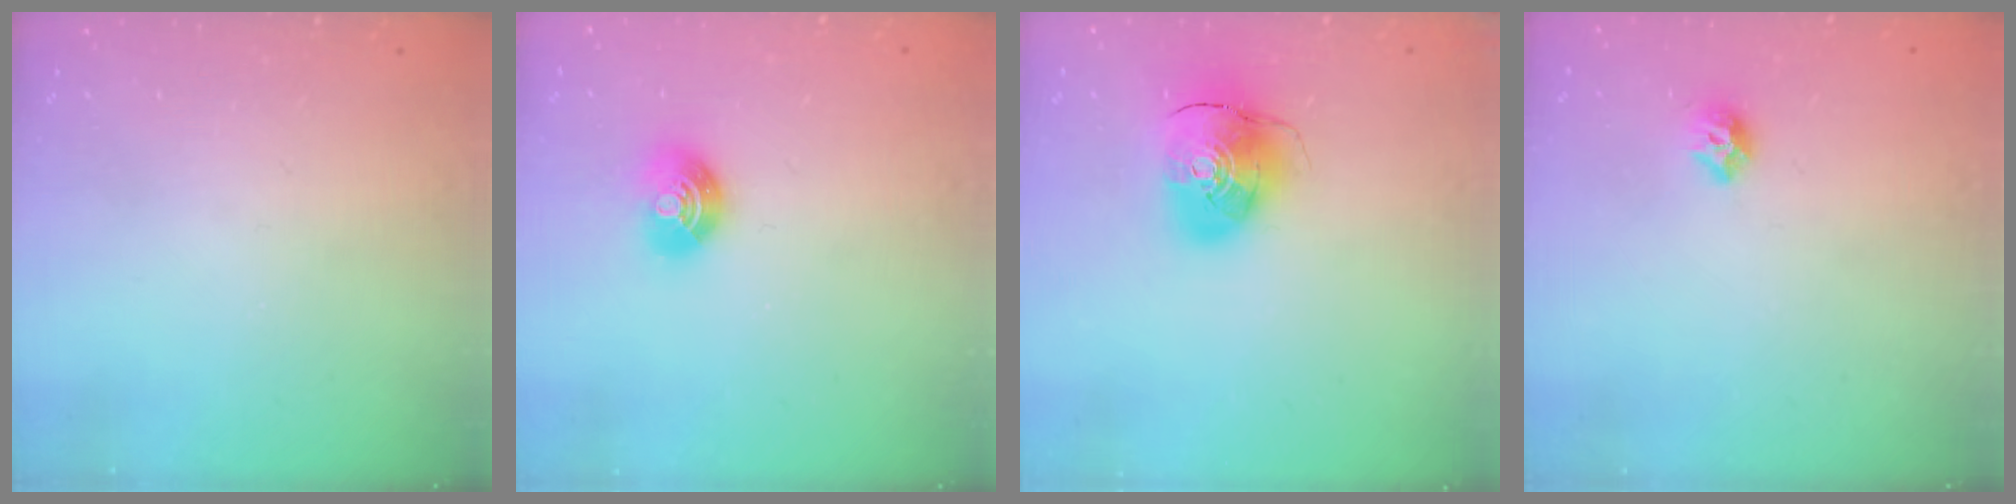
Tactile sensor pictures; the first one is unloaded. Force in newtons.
{"total": 8.1, "press": 8.0, "slide": 1.1}
{"total": 10.4, "press": 10.3, "slide": 1.4}
{"total": 7.9, "press": 7.8, "slide": 1.0}